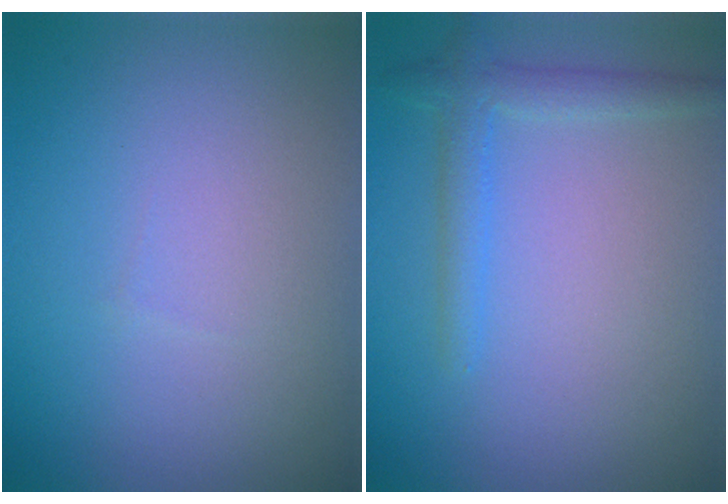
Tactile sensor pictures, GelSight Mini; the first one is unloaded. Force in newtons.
{"total": 2.3, "press": 2.3, "slide": 0.2}